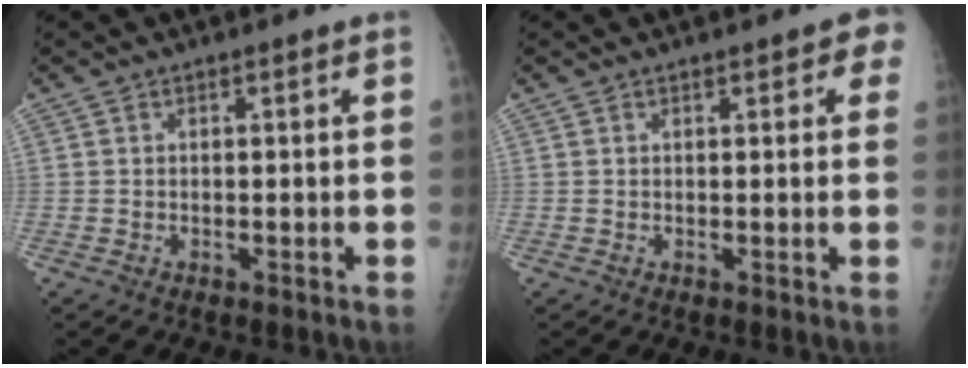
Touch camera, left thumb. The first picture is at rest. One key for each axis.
{"total": 3.4, "fx": 1.7, "fy": 1.6, "fz": 2.5, "tx": -0.007, "ty": -0.001, "tz": 0.014}